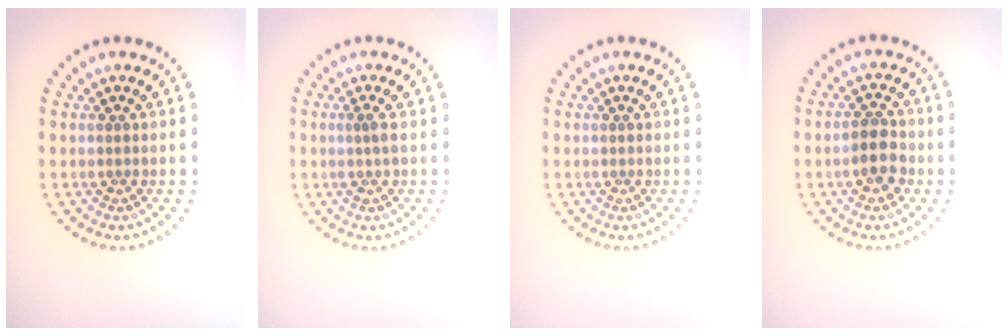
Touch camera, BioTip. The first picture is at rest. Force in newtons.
{"total": 1.1, "press": 0.9, "slide": 0.6}
{"total": 0.0}
{"total": 2.8, "press": 2.8, "slide": 0.7}